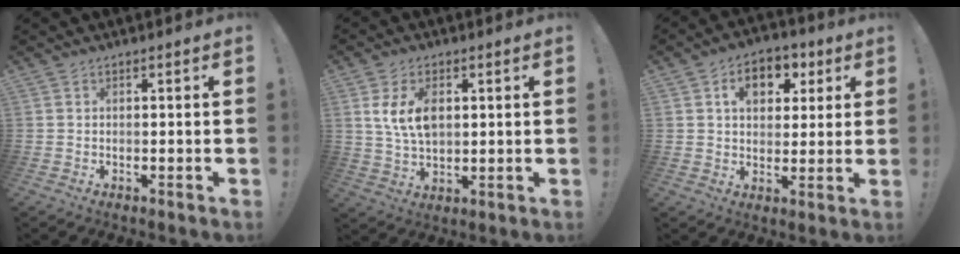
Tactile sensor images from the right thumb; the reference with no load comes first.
{"total": 9.5, "force": [2.5, 6.0, 6.9], "torque": [-0.130, -0.004, 0.044]}
{"total": 10.2, "force": [4.0, 7.5, 5.7], "torque": [-0.073, -0.006, 0.071]}